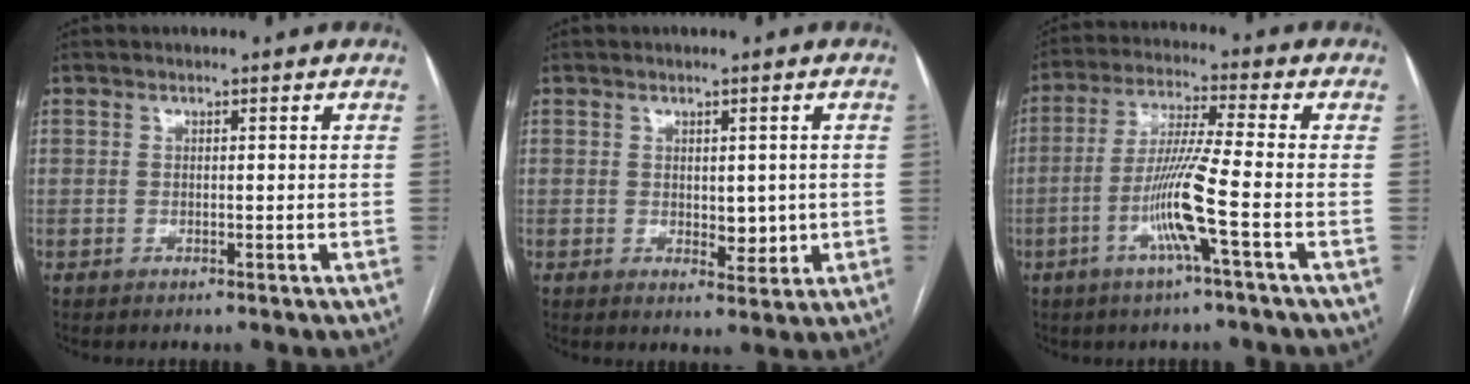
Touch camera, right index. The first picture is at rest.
{"total": 3.7, "force": [0.1, 2.1, 3.0], "torque": [-0.038, -0.005, 0.012]}
{"total": 9.4, "force": [-3.3, -1.2, 8.8], "torque": [-0.178, -0.003, -0.065]}